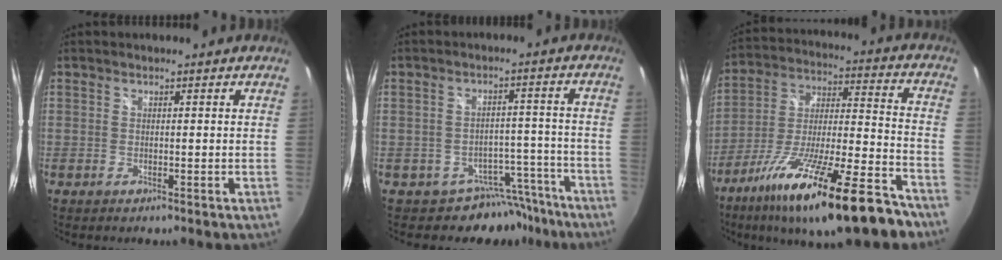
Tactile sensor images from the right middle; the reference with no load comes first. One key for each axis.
{"total": 7.9, "fx": -6.5, "fy": 4.4, "fz": 1.0, "tx": -0.004, "ty": 0.036, "tz": -0.078}
{"total": 25.6, "fx": -17.3, "fy": 5.1, "fz": 18.2, "tx": -0.308, "ty": -0.039, "tz": -0.278}